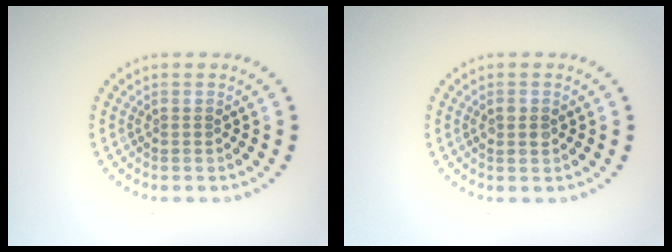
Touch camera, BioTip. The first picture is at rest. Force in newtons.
{"total": 1.0, "press": 1.0, "slide": 0.1}